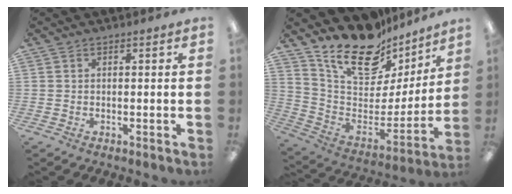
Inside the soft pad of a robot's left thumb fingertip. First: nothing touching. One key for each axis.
{"total": 21.5, "fx": 16.7, "fy": 9.9, "fz": 9.3, "tx": -0.159, "ty": -0.116, "tz": 0.296}